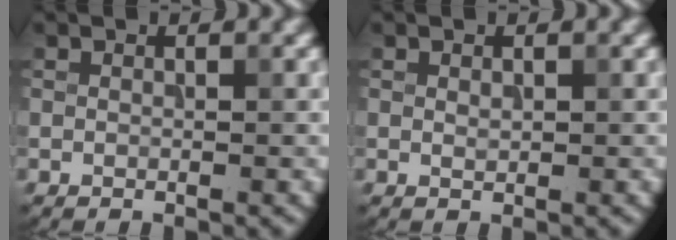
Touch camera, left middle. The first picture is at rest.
{"total": 0.5, "force": [0.1, 0.3, 0.4], "torque": [-0.010, 0.000, 0.005]}